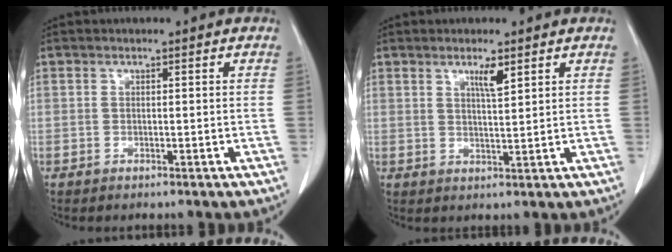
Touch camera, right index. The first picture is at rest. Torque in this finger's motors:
{"motor_torque": [0.01, 0.29, 0.02, 0.02]}